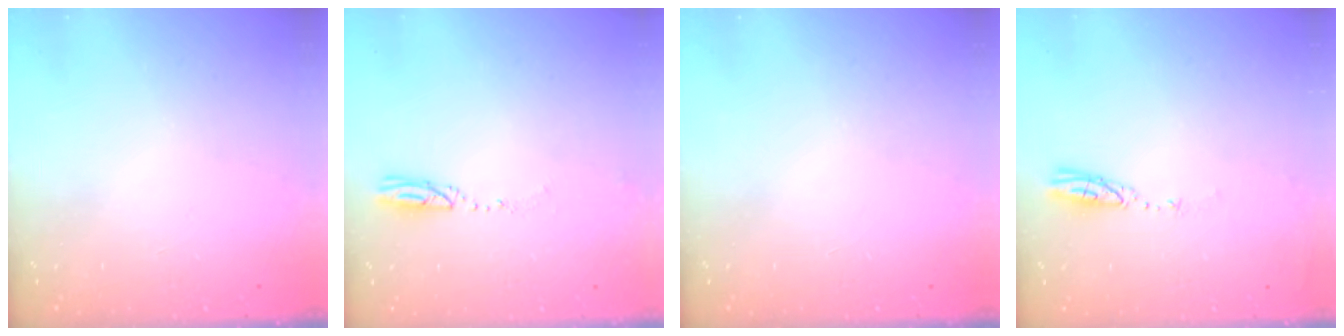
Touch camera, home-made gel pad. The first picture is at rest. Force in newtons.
{"total": 3.1, "press": 3.0, "slide": 0.8}
{"total": 0.0}
{"total": 3.5, "press": 3.4, "slide": 0.4}